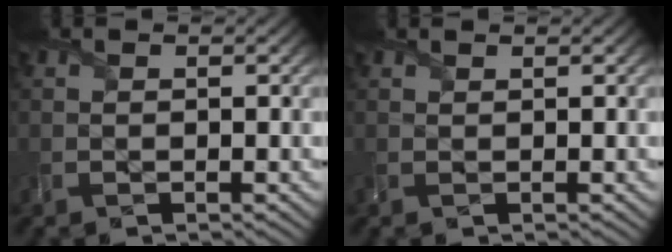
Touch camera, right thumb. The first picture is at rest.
{"total": 0.6, "force": [0.5, 0.2, 0.3], "torque": [-0.014, 0.004, 0.011]}